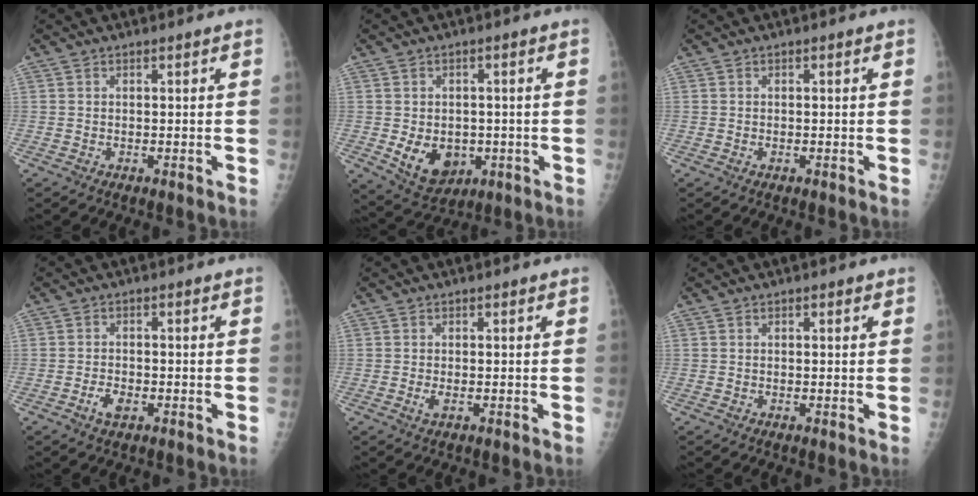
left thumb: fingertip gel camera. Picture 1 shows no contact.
{"total": 9.0, "force": [-1.8, 6.7, 5.7], "torque": [-0.066, -0.001, -0.011]}
{"total": 0.5, "force": [-0.2, 0.3, 0.4], "torque": [-0.007, 0.004, -0.003]}
{"total": 3.1, "force": [-1.5, 1.7, 2.1], "torque": [-0.036, 0.008, -0.026]}
{"total": 1.6, "force": [-0.4, 0.7, 1.4], "torque": [-0.033, -0.002, -0.009]}
{"total": 0.9, "force": [0.4, 0.5, 0.6], "torque": [-0.005, 0.001, 0.002]}